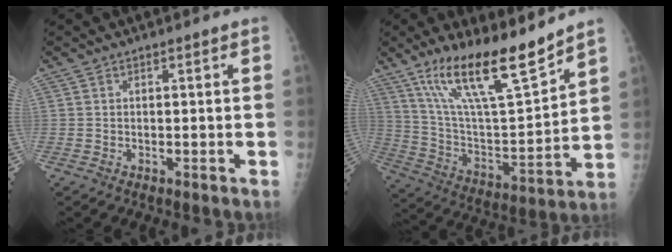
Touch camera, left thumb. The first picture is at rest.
{"total": 19.9, "force": [14.4, 4.0, 13.2], "torque": [-0.208, -0.073, 0.263]}